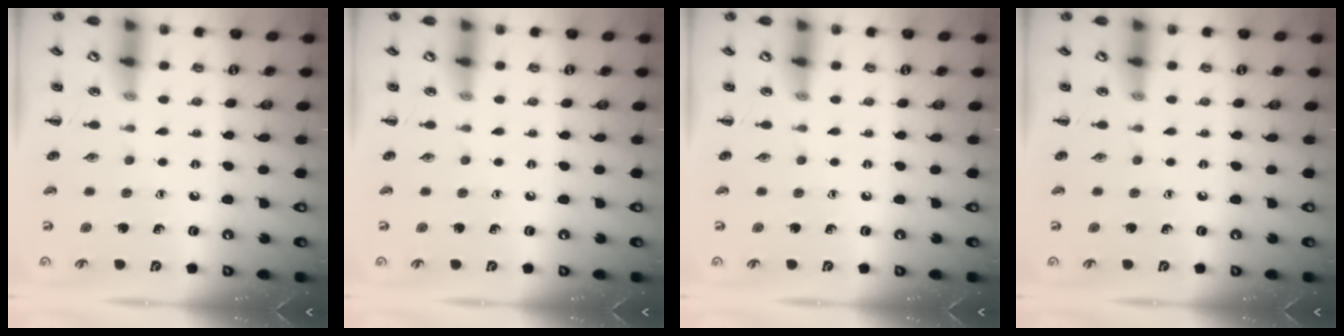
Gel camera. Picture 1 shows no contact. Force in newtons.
{"total": 0.0}
{"total": 0.0}
{"total": 0.0}